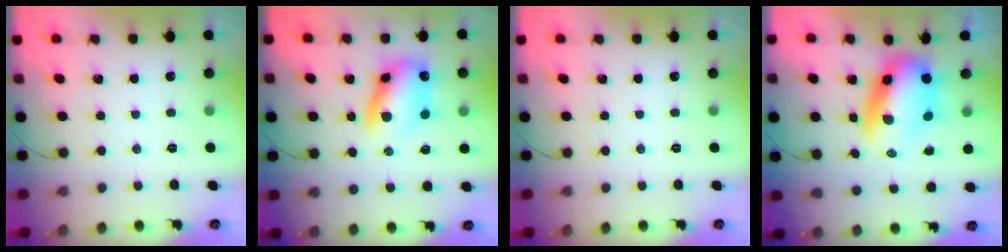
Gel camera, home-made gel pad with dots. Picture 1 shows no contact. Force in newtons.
{"total": 11.3, "press": 10.9, "slide": 3.3}
{"total": 0.0}
{"total": 9.0, "press": 8.8, "slide": 1.9}